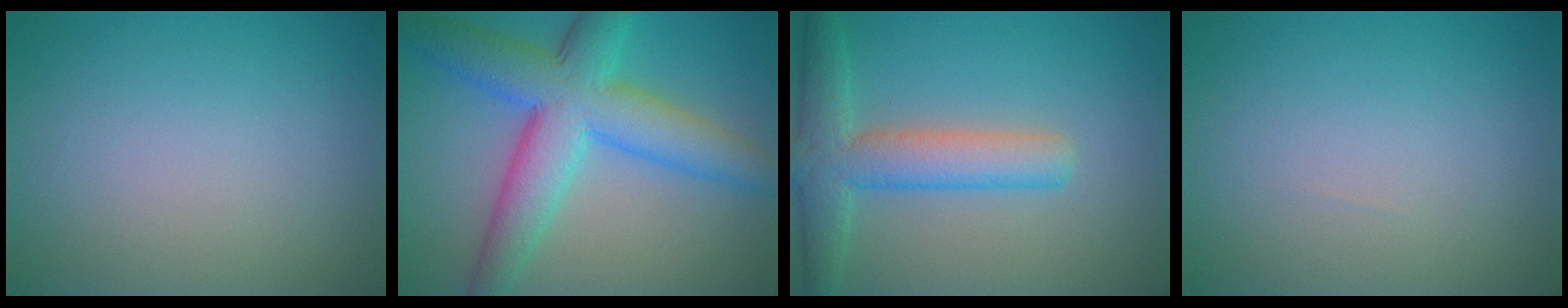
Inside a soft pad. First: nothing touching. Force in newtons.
{"total": 9.1, "press": 9.1, "slide": 0.3}
{"total": 5.6, "press": 5.5, "slide": 0.4}
{"total": 0.0}